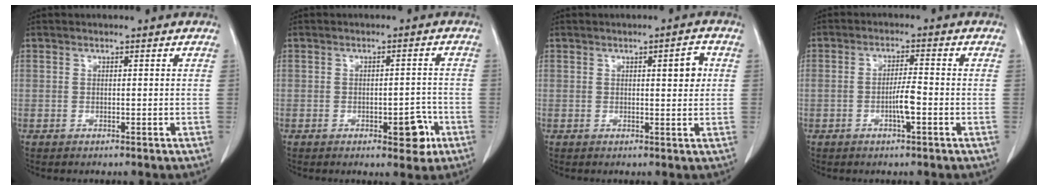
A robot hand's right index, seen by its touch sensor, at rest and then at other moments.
{"total": 4.8, "force": [-2.2, 2.0, 3.8], "torque": [-0.040, 0.005, -0.022]}
{"total": 3.3, "force": [0.8, 0.8, 3.1], "torque": [-0.041, 0.002, 0.010]}
{"total": 3.7, "force": [-1.2, 0.4, 3.5], "torque": [-0.064, 0.000, -0.022]}